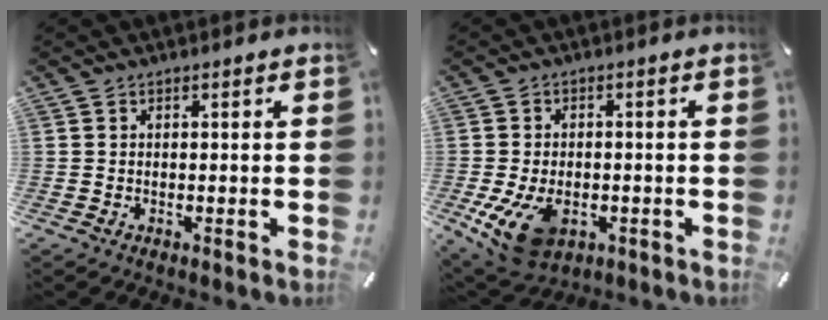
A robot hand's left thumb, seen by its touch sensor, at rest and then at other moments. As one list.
[{"total": 10.4, "force": [-3.2, 7.0, 7.0], "torque": [-0.136, 0.000, -0.055]}]